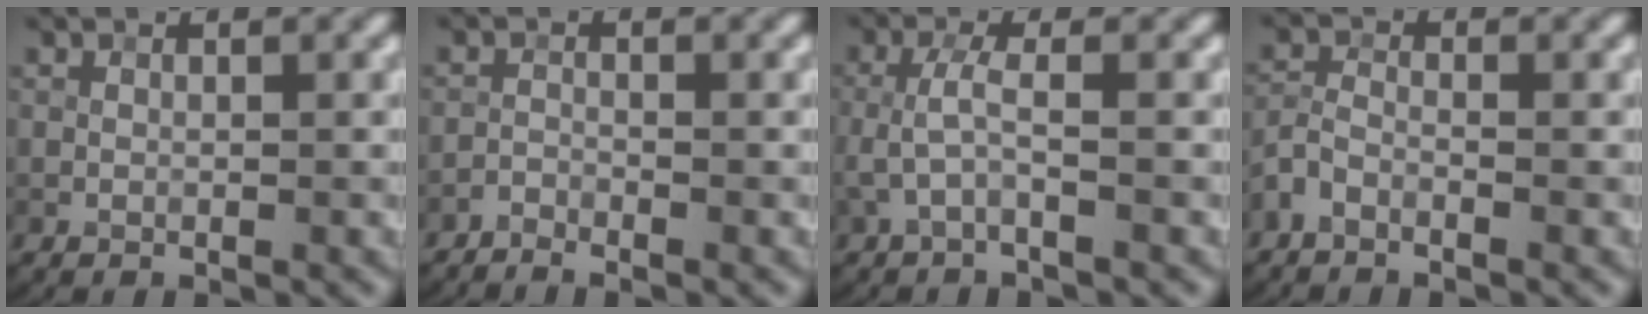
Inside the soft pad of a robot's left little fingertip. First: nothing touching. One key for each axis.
{"total": 1.4, "fx": -1.3, "fy": 0.1, "fz": 0.4, "tx": -0.014, "ty": 0.002, "tz": -0.031}
{"total": 2.0, "fx": -0.5, "fy": 0.2, "fz": 1.9, "tx": -0.045, "ty": 0.008, "tz": -0.012}
{"total": 1.9, "fx": -1.4, "fy": 0.8, "fz": 1.0, "tx": -0.024, "ty": 0.004, "tz": -0.036}